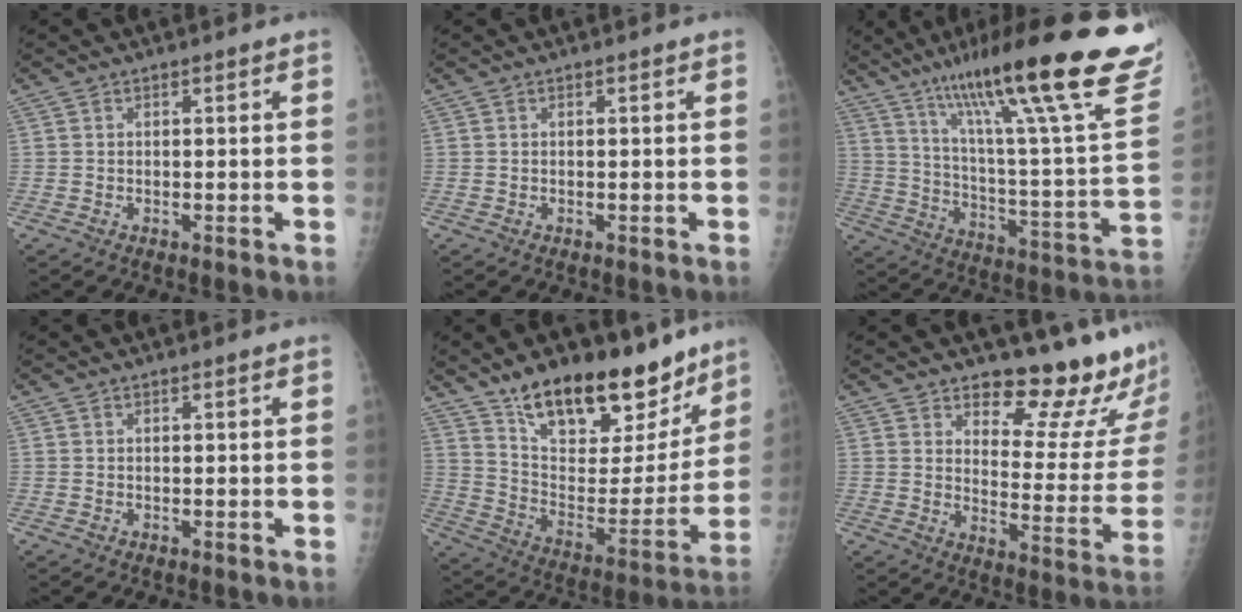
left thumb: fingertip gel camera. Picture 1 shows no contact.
{"total": 0.0}
{"total": 33.2, "force": [21.7, 4.7, 24.7], "torque": [-0.325, -0.064, 0.325]}
{"total": 0.0}
{"total": 24.8, "force": [17.8, 11.0, 13.2], "torque": [-0.153, -0.086, 0.288]}
{"total": 17.7, "force": [14.6, 5.6, 8.3], "torque": [-0.053, -0.138, 0.182]}